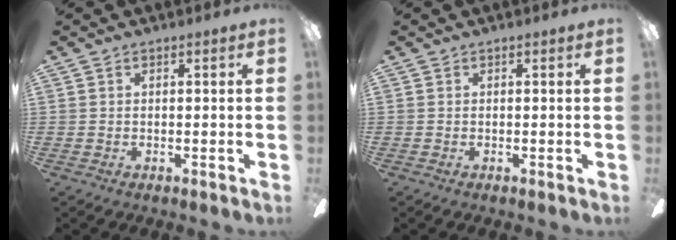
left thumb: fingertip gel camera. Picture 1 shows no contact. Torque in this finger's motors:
{"motor_torque": [0.00, 0.00, 0.01, -0.01, 0.00]}